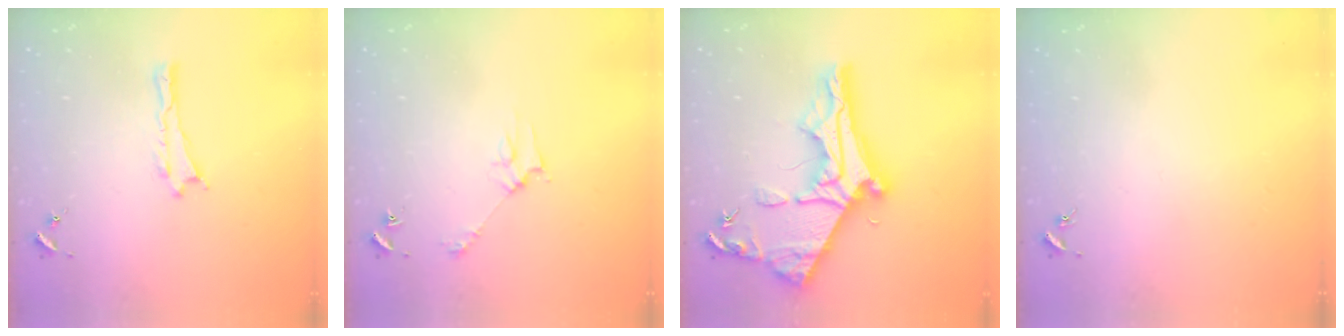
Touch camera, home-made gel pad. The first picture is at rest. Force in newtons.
{"total": 2.8, "press": 2.8, "slide": 0.2}
{"total": 11.4, "press": 11.3, "slide": 1.0}
{"total": 0.0}